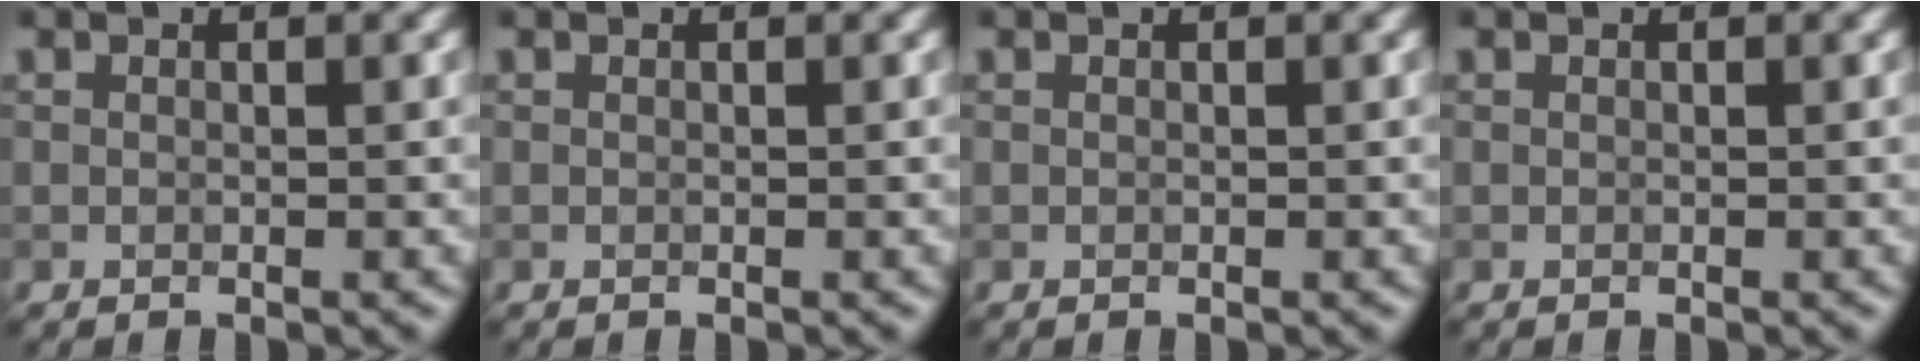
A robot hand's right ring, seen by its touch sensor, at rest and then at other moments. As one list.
[{"total": 0.0}, {"total": 0.0}, {"total": 0.0}]